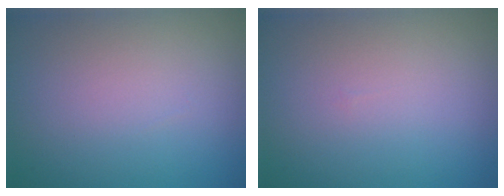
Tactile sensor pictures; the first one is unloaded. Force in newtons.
{"total": 0.0}